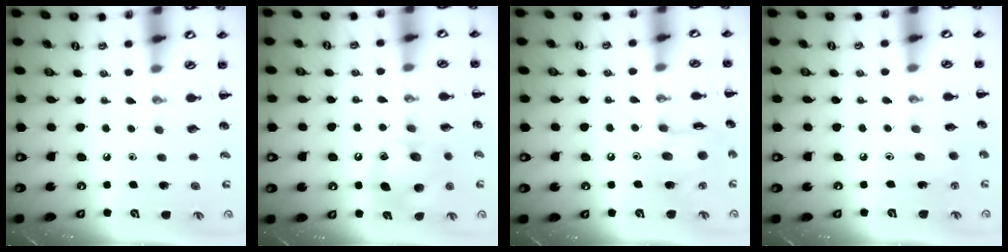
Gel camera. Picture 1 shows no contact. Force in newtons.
{"total": 12.3, "press": 12.2, "slide": 1.6}
{"total": 11.6, "press": 11.5, "slide": 1.6}
{"total": 2.1, "press": 2.1, "slide": 0.5}